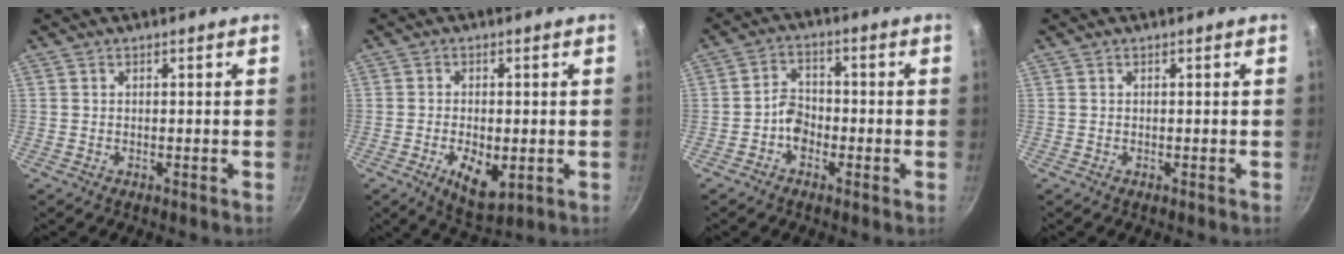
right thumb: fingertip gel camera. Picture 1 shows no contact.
{"total": 7.7, "force": [-2.0, 3.8, 6.4], "torque": [-0.097, -0.002, -0.021]}
{"total": 4.3, "force": [-1.9, 3.1, 2.3], "torque": [-0.018, 0.025, -0.039]}
{"total": 0.0}